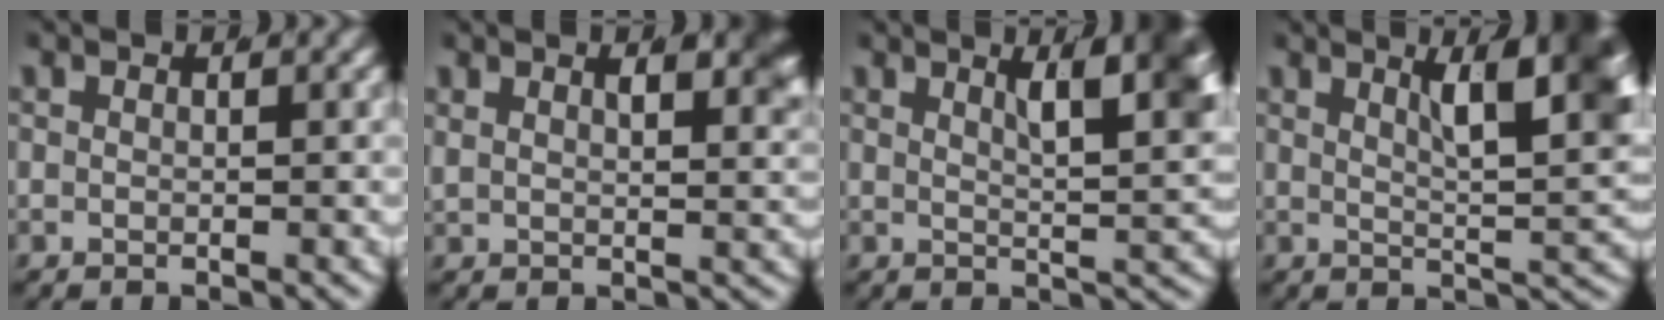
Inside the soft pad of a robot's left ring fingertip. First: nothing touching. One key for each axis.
{"total": 4.2, "fx": 1.9, "fy": 1.2, "fz": 3.6, "tx": -0.029, "ty": -0.002, "tz": 0.034}
{"total": 7.8, "fx": 3.1, "fy": 2.4, "fz": 6.8, "tx": -0.069, "ty": -0.002, "tz": 0.049}
{"total": 9.9, "fx": 3.3, "fy": 3.4, "fz": 8.7, "tx": -0.093, "ty": -0.004, "tz": 0.053}